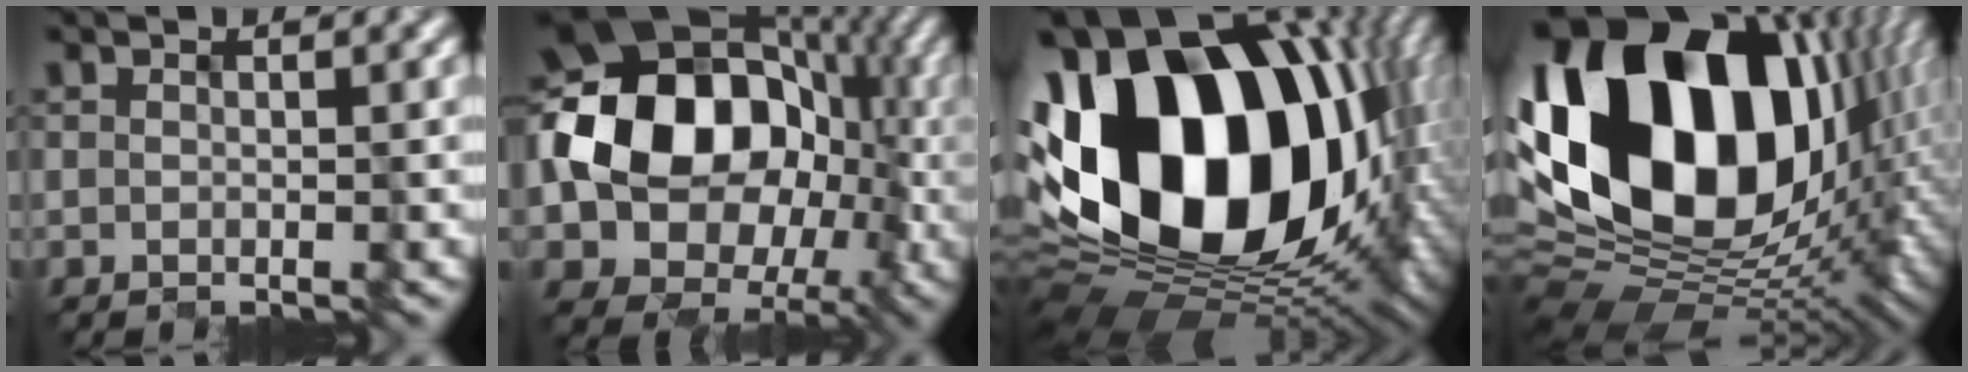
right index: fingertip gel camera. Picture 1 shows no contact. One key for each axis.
{"total": 16.6, "fx": 0.1, "fy": 13.0, "fz": 10.3, "tx": -0.156, "ty": 0.009, "tz": -0.006}
{"total": 21.1, "fx": 1.7, "fy": 14.0, "fz": 15.7, "tx": -0.319, "ty": -0.004, "tz": 0.032}
{"total": 21.6, "fx": 4.2, "fy": 13.6, "fz": 16.2, "tx": -0.336, "ty": 0.011, "tz": 0.073}